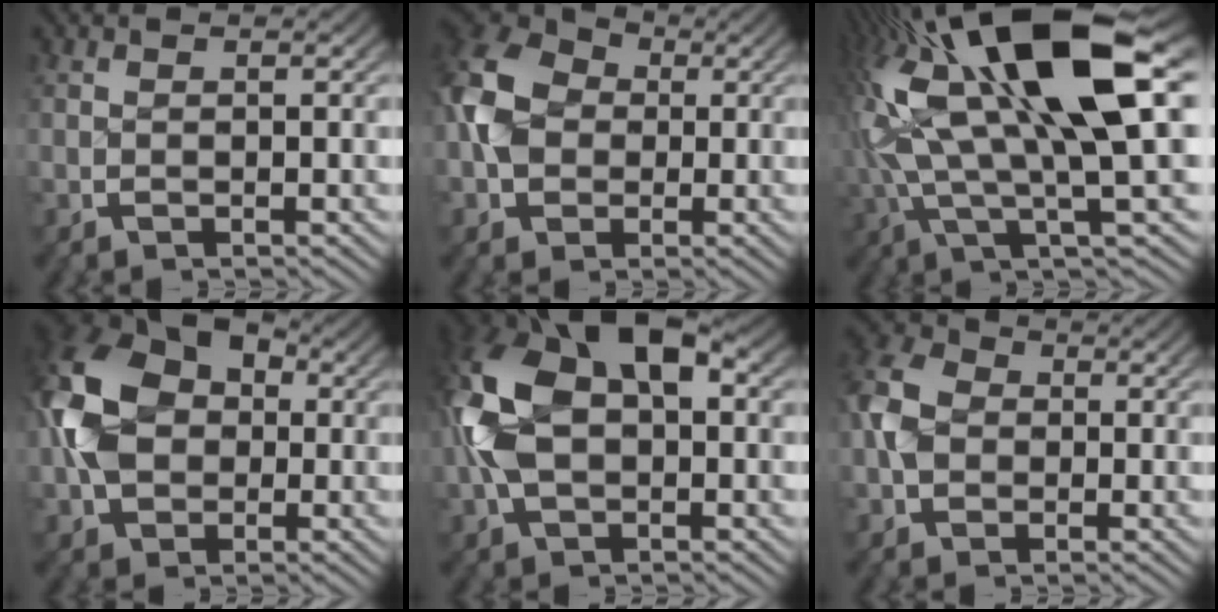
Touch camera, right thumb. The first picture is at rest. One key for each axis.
{"total": 10.0, "fx": 0.9, "fy": 7.9, "fz": 6.1, "tx": -0.150, "ty": -0.014, "tz": 0.015}
{"total": 17.0, "fx": 2.4, "fy": 7.5, "fz": 15.1, "tx": -0.291, "ty": 0.004, "tz": 0.039}
{"total": 12.5, "fx": 0.7, "fy": 9.3, "fz": 8.2, "tx": -0.207, "ty": -0.025, "tz": 0.020}
{"total": 12.5, "fx": 0.8, "fy": 8.6, "fz": 9.0, "tx": -0.211, "ty": -0.002, "tz": 0.012}
{"total": 6.6, "fx": 0.1, "fy": 5.4, "fz": 3.8, "tx": -0.104, "ty": -0.015, "tz": -0.001}